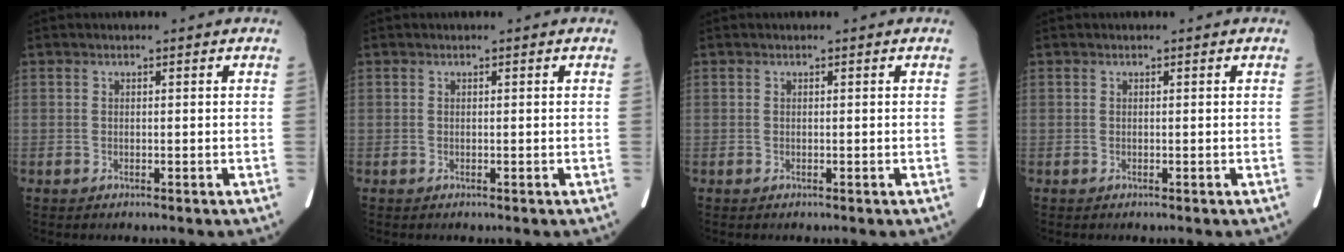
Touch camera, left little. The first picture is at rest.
{"total": 0.0}
{"total": 0.0}
{"total": 0.0}